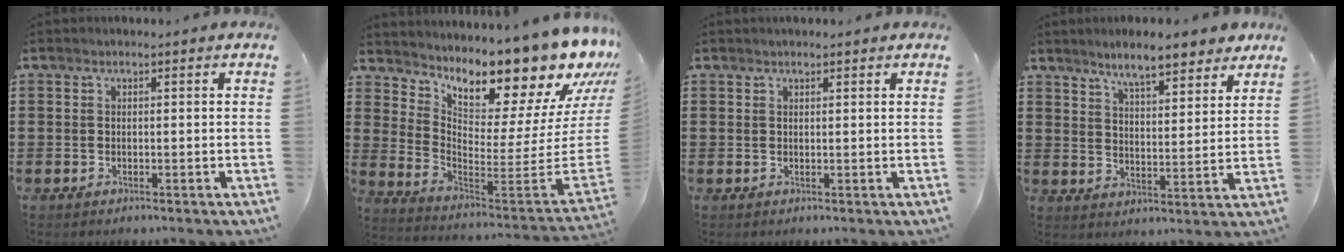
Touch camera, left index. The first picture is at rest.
{"total": 11.9, "force": [10.5, 2.3, 5.3], "torque": [-0.089, -0.113, 0.167]}
{"total": 0.9, "force": [0.9, 0.1, 0.4], "torque": [-0.008, 0.000, 0.016]}
{"total": 7.0, "force": [6.3, 0.9, 3.0], "torque": [-0.072, -0.022, 0.110]}